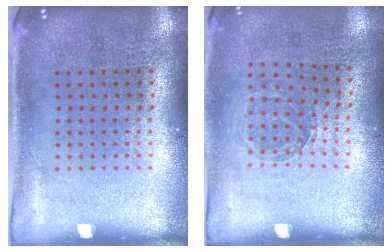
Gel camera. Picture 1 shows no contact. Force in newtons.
{"total": 0.8, "press": 0.8, "slide": 0.1}